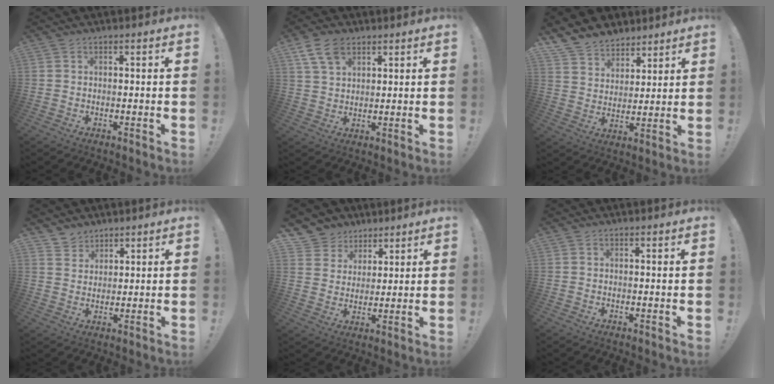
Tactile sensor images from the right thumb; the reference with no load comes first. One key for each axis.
{"total": 8.5, "fx": 4.9, "fy": 5.0, "fz": 4.7, "tx": -0.084, "ty": -0.008, "tz": 0.096}
{"total": 9.4, "fx": 7.5, "fy": 5.6, "fz": 0.9, "tx": -0.031, "ty": -0.061, "tz": 0.152}
{"total": 4.6, "fx": 3.8, "fy": 2.6, "fz": 0.0, "tx": 0.001, "ty": -0.029, "tz": 0.073}
{"total": 7.5, "fx": 4.5, "fy": 6.0, "fz": 0.4, "tx": -0.013, "ty": -0.036, "tz": 0.093}
{"total": 0.6, "fx": 0.4, "fy": -0.1, "fz": 0.4, "tx": 0.008, "ty": -0.007, "tz": 0.004}